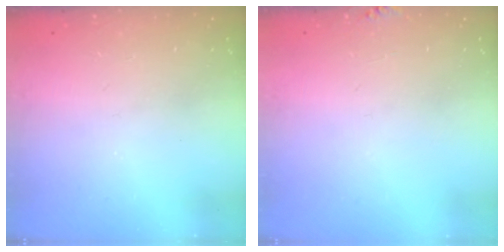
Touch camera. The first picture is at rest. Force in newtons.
{"total": 3.7, "press": 3.7, "slide": 0.4}